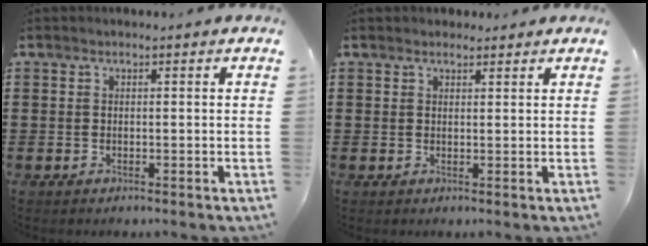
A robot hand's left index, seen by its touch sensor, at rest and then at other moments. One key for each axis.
{"total": 1.5, "fx": 1.4, "fy": 0.5, "fz": 0.2, "tx": -0.006, "ty": 0.003, "tz": 0.027}